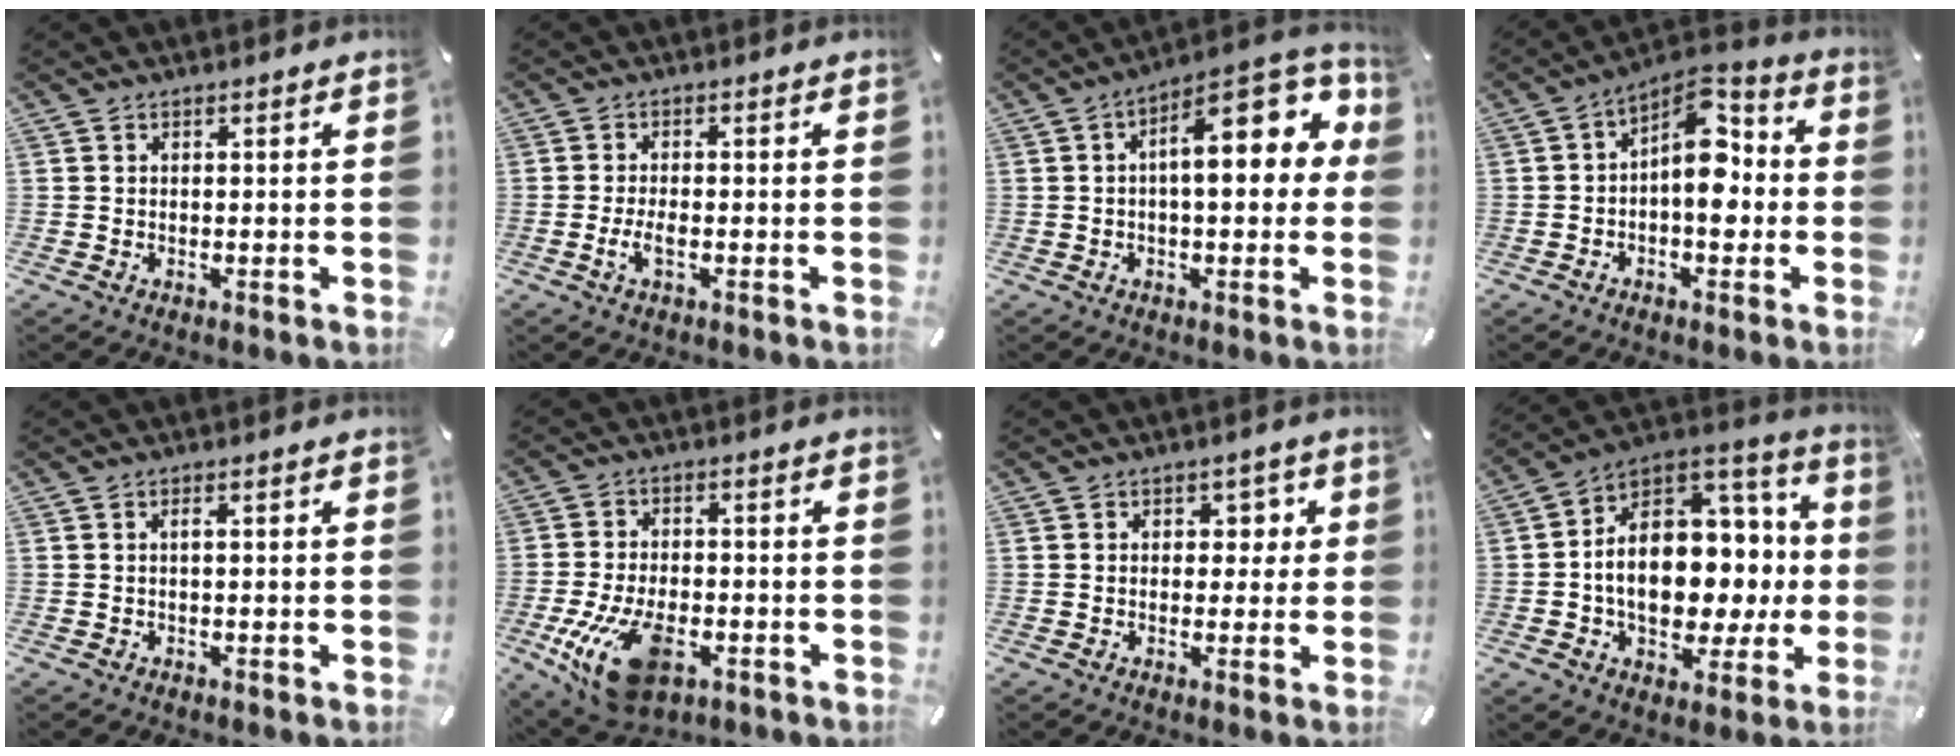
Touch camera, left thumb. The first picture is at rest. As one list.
[{"total": 3.4, "force": [-1.0, 1.3, 3.0], "torque": [-0.071, -0.003, -0.023]}, {"total": 16.3, "force": [3.8, 7.0, 14.2], "torque": [-0.186, -0.026, 0.058]}, {"total": 10.8, "force": [0.6, 6.5, 8.6], "torque": [-0.121, -0.016, 0.010]}, {"total": 1.3, "force": [-0.1, 0.3, 1.2], "torque": [-0.023, 0.002, -0.003]}, {"total": 14.9, "force": [-5.4, 8.4, 11.0], "torque": [-0.210, 0.006, -0.090]}, {"total": 4.0, "force": [0.5, 3.3, 2.2], "torque": [-0.010, -0.004, -0.005]}, {"total": 17.9, "force": [-1.5, 13.0, 12.2], "torque": [-0.184, -0.012, -0.015]}]